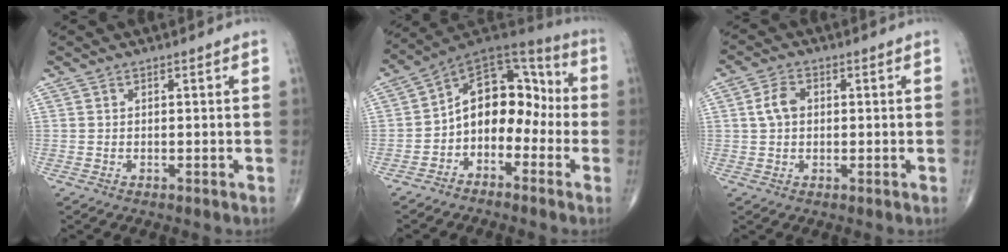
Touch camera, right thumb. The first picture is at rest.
{"total": 12.9, "force": [-2.9, 9.2, 8.5], "torque": [-0.086, 0.074, -0.064]}
{"total": 6.0, "force": [0.6, 3.8, 4.7], "torque": [-0.100, 0.017, 0.006]}